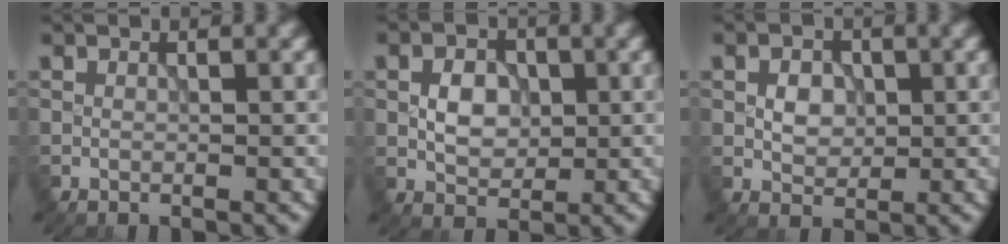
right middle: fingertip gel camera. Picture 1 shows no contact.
{"total": 3.0, "force": [0.1, 2.2, 2.1], "torque": [-0.037, 0.002, -0.001]}
{"total": 2.3, "force": [0.2, 1.7, 1.5], "torque": [-0.027, 0.000, 0.002]}